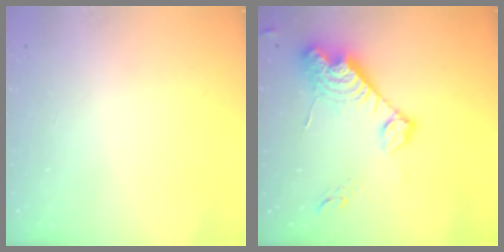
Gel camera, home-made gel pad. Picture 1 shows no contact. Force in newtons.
{"total": 15.2, "press": 15.2, "slide": 1.1}